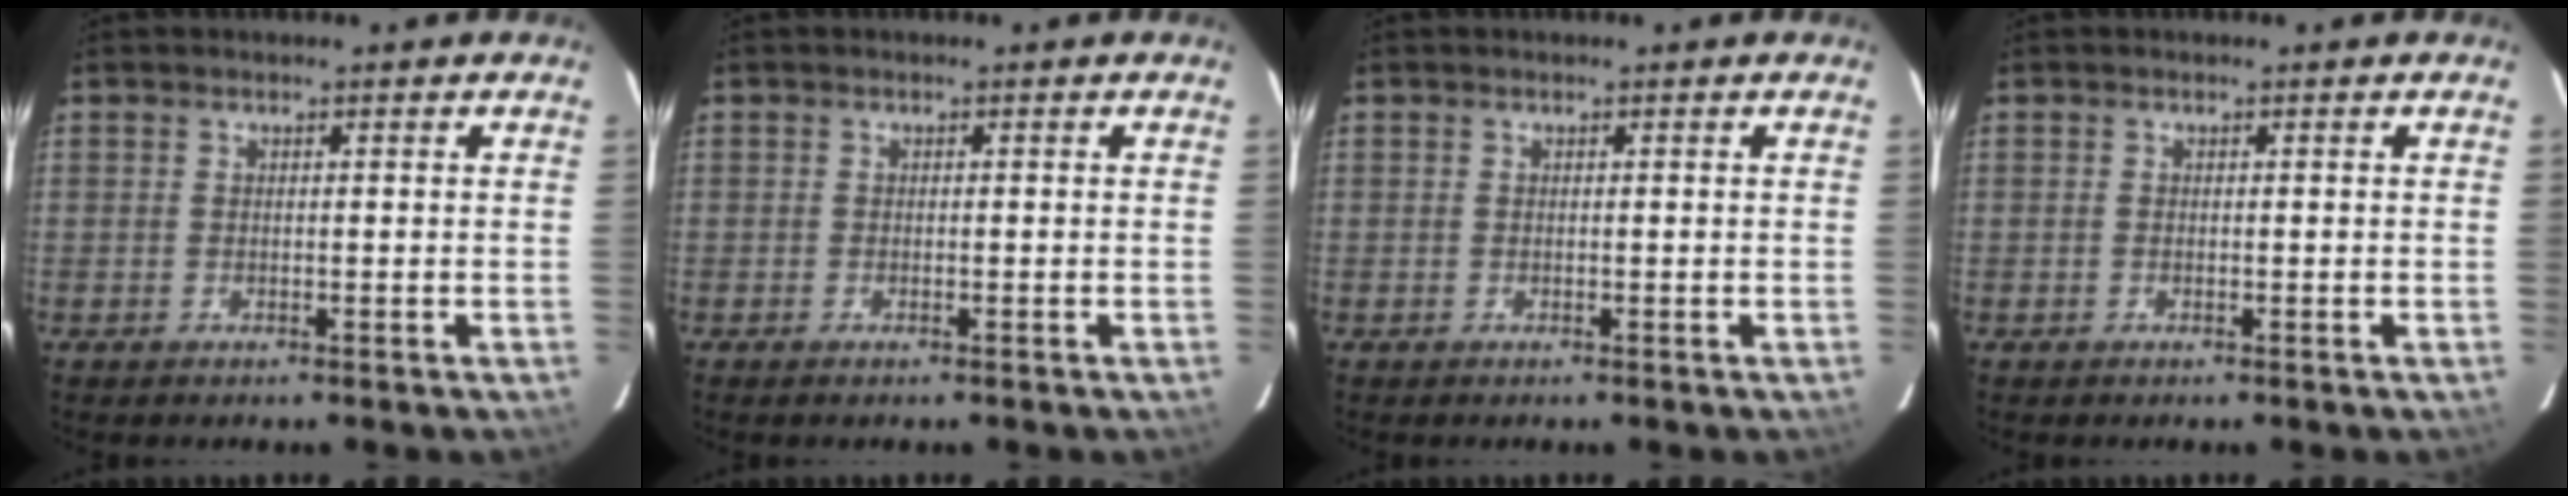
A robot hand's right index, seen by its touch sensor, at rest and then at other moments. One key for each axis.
{"total": 0.5, "fx": -0.4, "fy": 0.2, "fz": 0.3, "tx": -0.006, "ty": -0.001, "tz": -0.009}
{"total": 0.0}
{"total": 0.0}